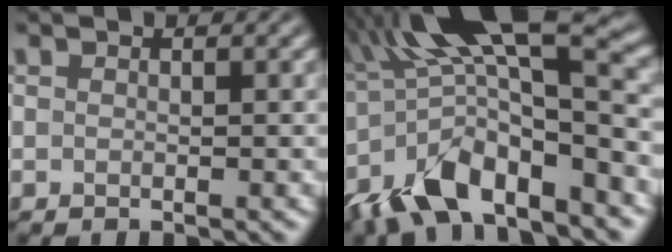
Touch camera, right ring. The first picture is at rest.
{"total": 11.8, "force": [-4.3, 3.8, 10.3], "torque": [-0.184, 0.015, -0.081]}